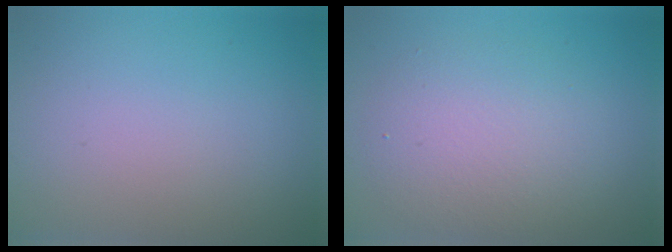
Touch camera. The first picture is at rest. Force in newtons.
{"total": 5.1, "press": 5.1, "slide": 0.2}